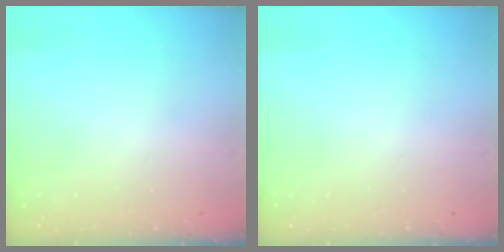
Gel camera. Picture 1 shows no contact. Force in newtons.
{"total": 0.0}